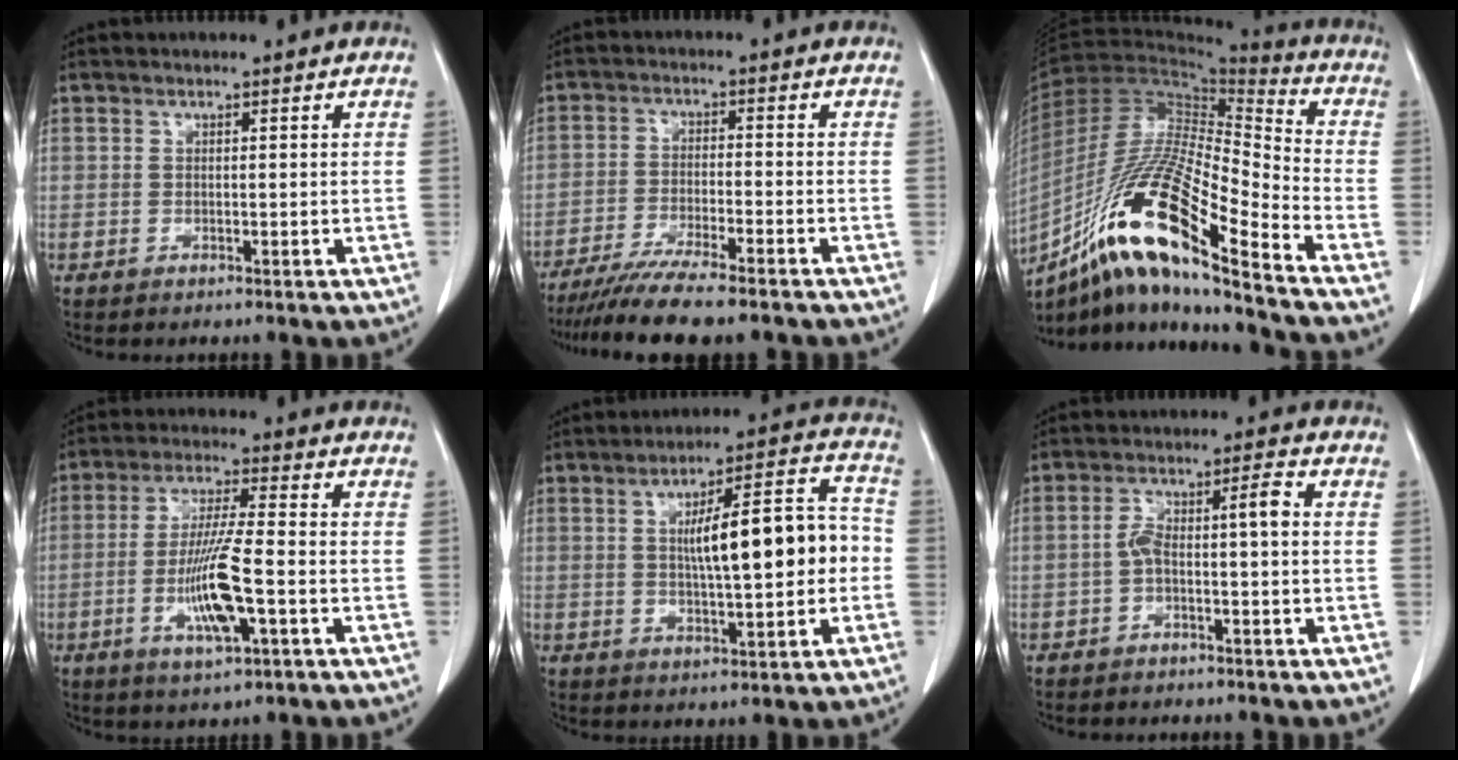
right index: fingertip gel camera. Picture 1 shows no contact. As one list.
[{"total": 11.5, "force": [-9.8, 0.4, 6.1], "torque": [-0.088, -0.027, -0.155]}, {"total": 20.0, "force": [-12.3, 1.5, 15.8], "torque": [-0.320, -0.022, -0.222]}, {"total": 10.4, "force": [-2.9, 1.0, 9.9], "torque": [-0.194, -0.010, -0.054]}, {"total": 13.2, "force": [0.0, 2.7, 12.9], "torque": [-0.193, 0.031, 0.003]}, {"total": 5.1, "force": [-0.7, 0.9, 5.0], "torque": [-0.096, 0.030, -0.010]}]